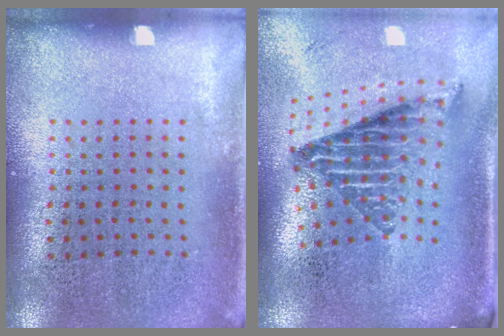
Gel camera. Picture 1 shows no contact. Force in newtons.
{"total": 2.0, "press": 1.5, "slide": 1.4}